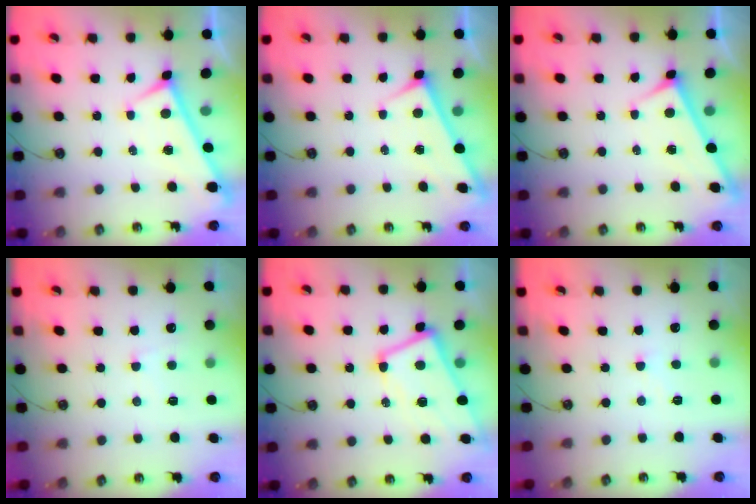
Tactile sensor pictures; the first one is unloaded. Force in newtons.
{"total": 1.2, "press": 1.1, "slide": 0.6}
{"total": 3.2, "press": 3.2, "slide": 0.3}
{"total": 2.6, "press": 2.5, "slide": 0.4}
{"total": 2.9, "press": 2.8, "slide": 0.9}
{"total": 2.0, "press": 2.0, "slide": 0.4}